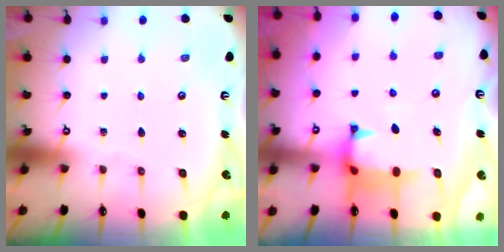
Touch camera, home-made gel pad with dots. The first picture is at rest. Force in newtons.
{"total": 1.3, "press": 1.0, "slide": 0.8}